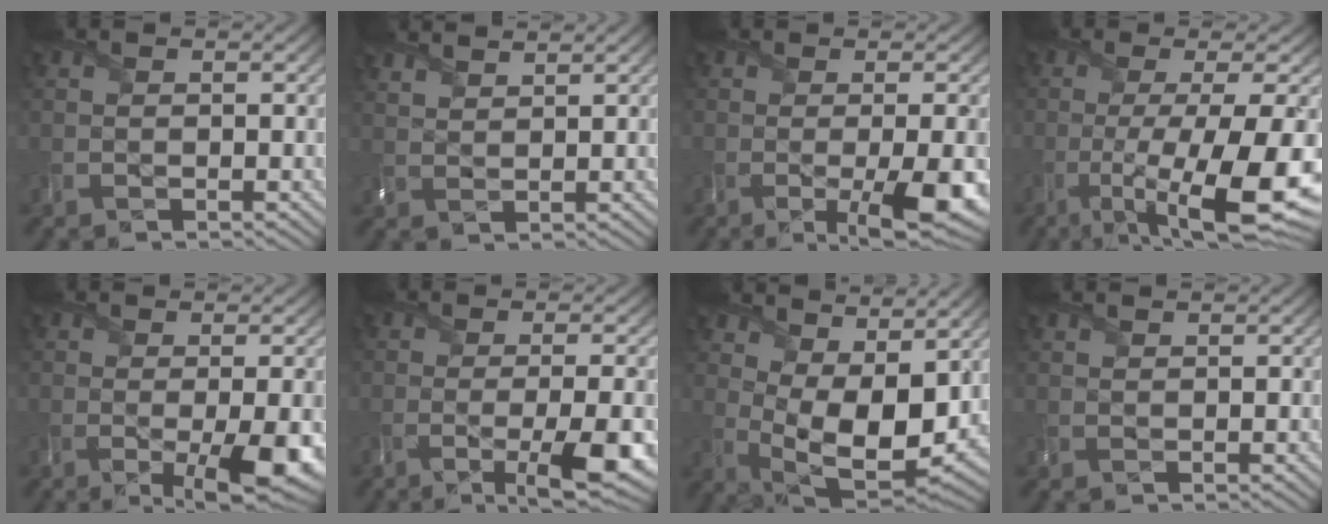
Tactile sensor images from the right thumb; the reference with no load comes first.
{"total": 3.3, "force": [3.0, 0.7, 1.2], "torque": [-0.029, 0.002, 0.058]}
{"total": 8.5, "force": [-2.2, 2.1, 7.9], "torque": [-0.116, -0.010, -0.023]}
{"total": 15.3, "force": [-4.2, 3.5, 14.2], "torque": [-0.218, -0.009, -0.060]}
{"total": 7.9, "force": [-1.7, 2.1, 7.4], "torque": [-0.109, -0.015, -0.014]}
{"total": 8.2, "force": [-2.5, 1.8, 7.5], "torque": [-0.111, -0.005, -0.035]}
{"total": 12.5, "force": [4.2, 6.2, 10.0], "torque": [-0.197, -0.018, 0.086]}
{"total": 0.8, "force": [0.8, 0.1, 0.1], "torque": [-0.010, 0.003, 0.019]}